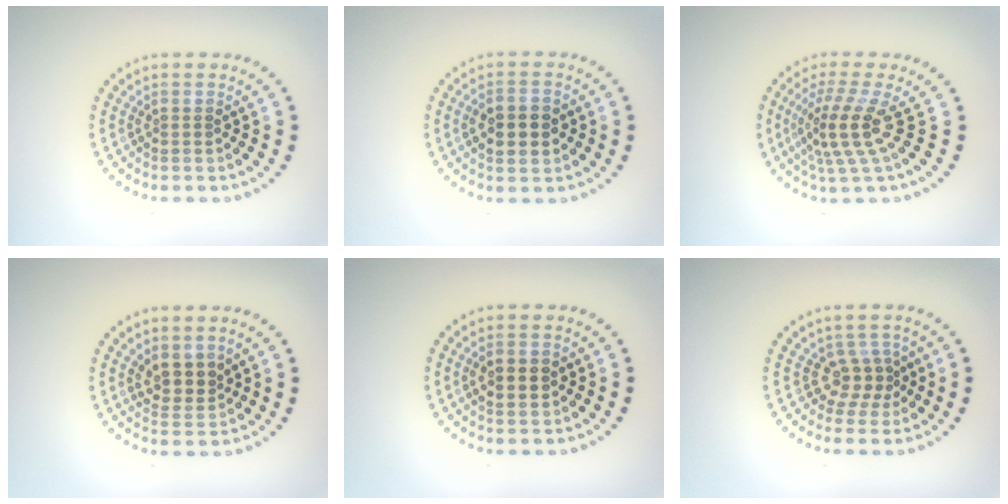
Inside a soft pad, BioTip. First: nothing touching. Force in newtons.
{"total": 4.1, "press": 4.1, "slide": 0.1}
{"total": 3.9, "press": 2.7, "slide": 2.7}
{"total": 2.5, "press": 2.2, "slide": 1.1}
{"total": 2.4, "press": 2.4, "slide": 0.1}
{"total": 2.5, "press": 1.6, "slide": 2.0}